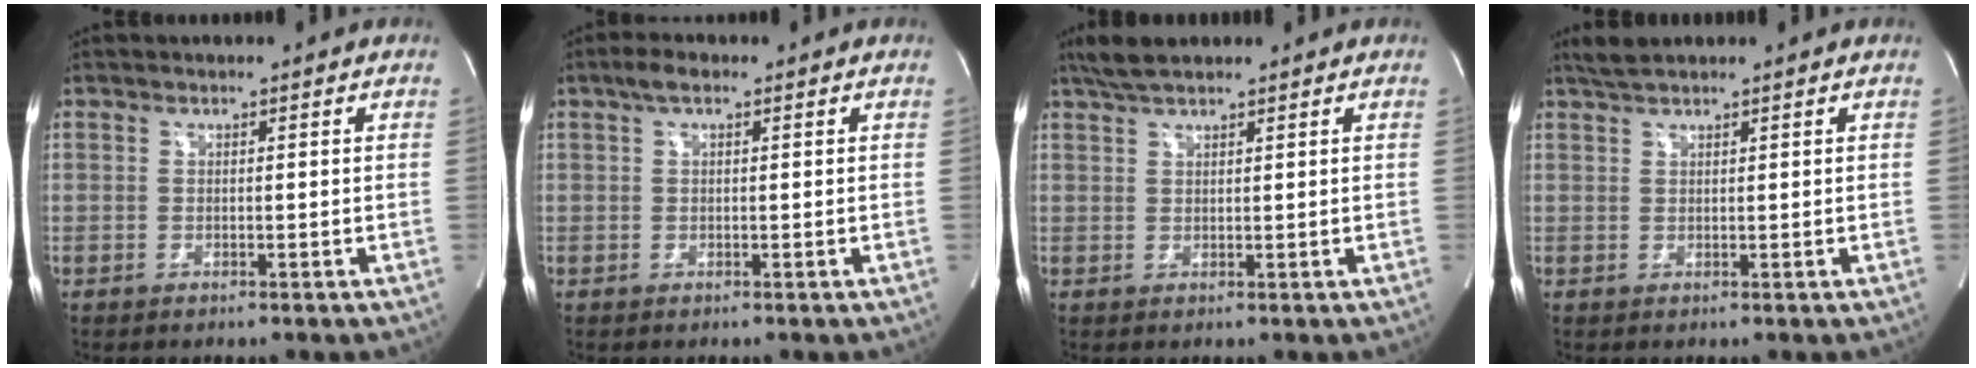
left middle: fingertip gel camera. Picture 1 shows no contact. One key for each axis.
{"total": 2.3, "fx": 1.2, "fy": 0.8, "fz": 1.7, "tx": -0.036, "ty": 0.017, "tz": 0.023}
{"total": 4.2, "fx": 3.5, "fy": 0.7, "fz": 2.2, "tx": -0.051, "ty": 0.018, "tz": 0.068}
{"total": 2.4, "fx": 2.1, "fy": 0.1, "fz": 1.0, "tx": -0.027, "ty": 0.012, "tz": 0.045}